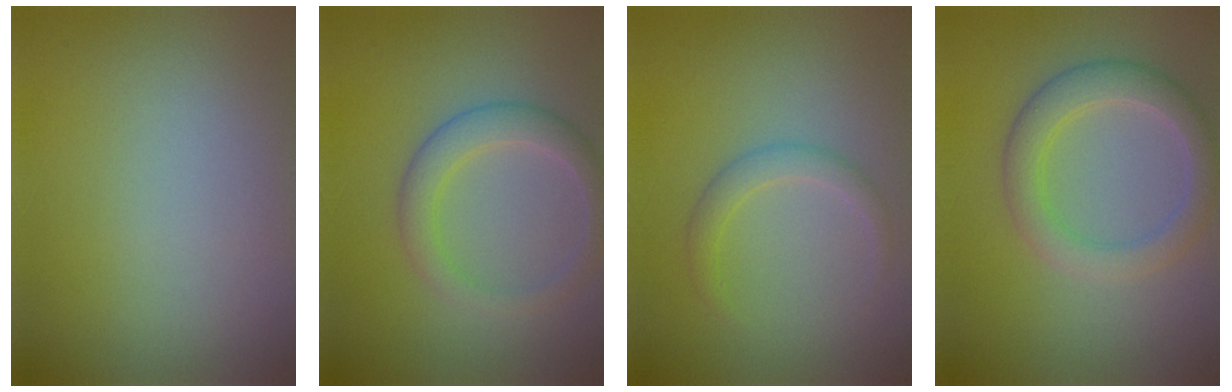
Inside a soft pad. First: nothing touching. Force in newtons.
{"total": 3.0, "press": 3.0, "slide": 0.0}
{"total": 1.6, "press": 1.6, "slide": 0.1}
{"total": 3.5, "press": 3.5, "slide": 0.1}